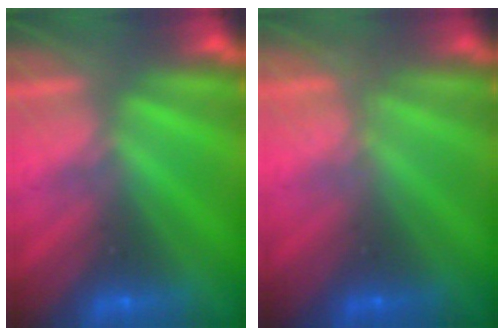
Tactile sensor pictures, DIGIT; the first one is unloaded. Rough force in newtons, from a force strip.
{"total": 1.2}